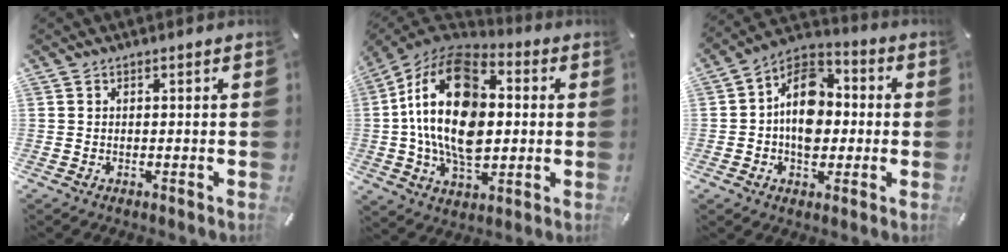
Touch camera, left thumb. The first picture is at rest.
{"total": 23.0, "force": [1.5, 14.8, 17.5], "torque": [-0.362, 0.002, 0.018]}
{"total": 12.7, "force": [-1.0, 9.6, 8.2], "torque": [-0.137, 0.015, -0.019]}